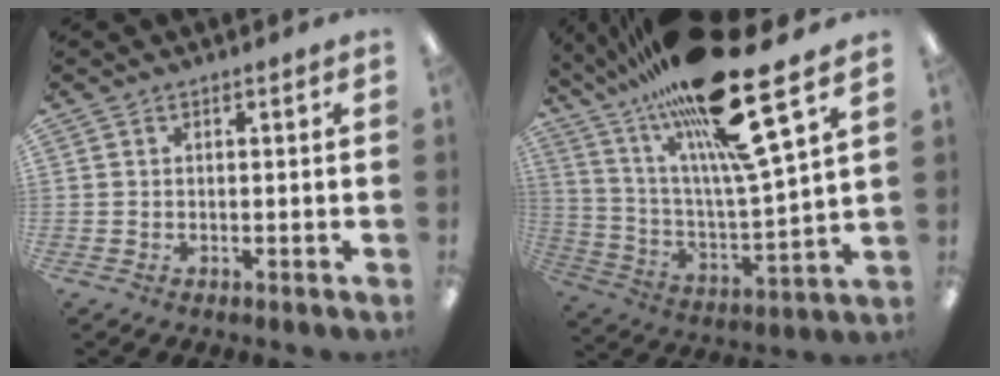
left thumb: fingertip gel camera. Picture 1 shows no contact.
{"total": 25.9, "force": [18.5, 4.4, 17.6], "torque": [-0.307, -0.101, 0.296]}